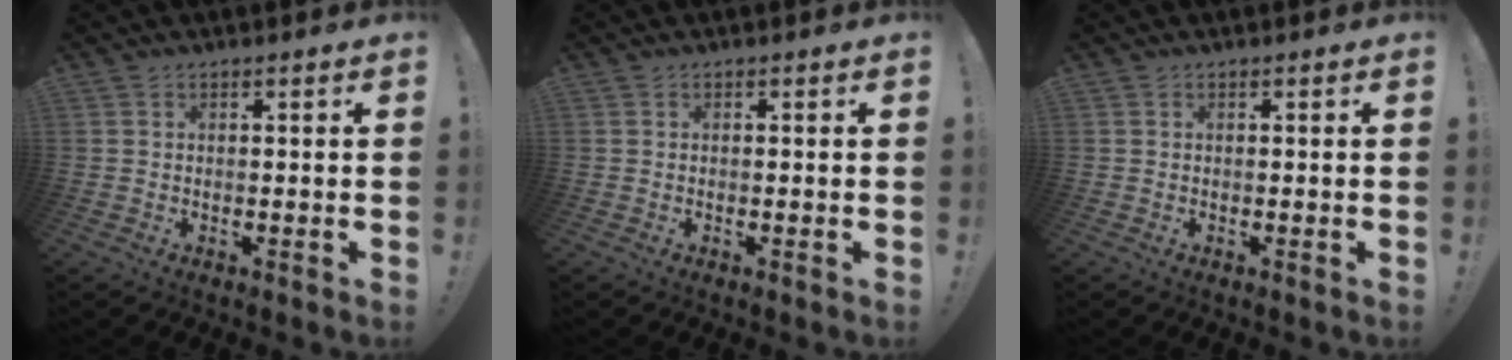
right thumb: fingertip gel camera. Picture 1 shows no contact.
{"total": 0.0}
{"total": 0.0}